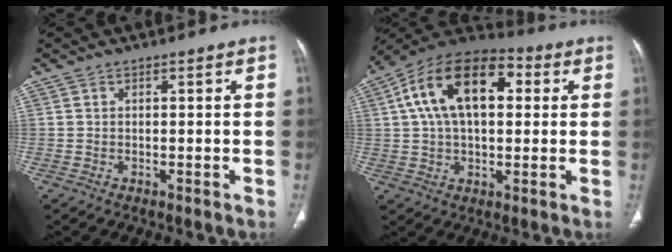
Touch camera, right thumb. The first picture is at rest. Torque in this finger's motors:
{"motor_torque": [1.38, 1.79, 0.65, -0.47, 0.32]}